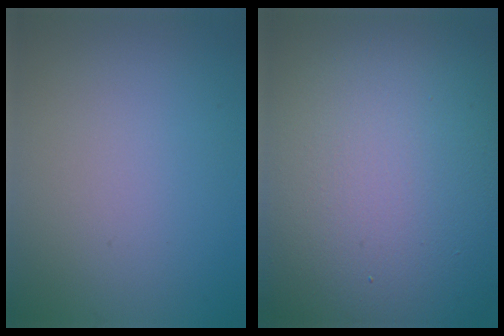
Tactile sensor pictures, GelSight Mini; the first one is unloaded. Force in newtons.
{"total": 21.1, "press": 21.1, "slide": 1.1}